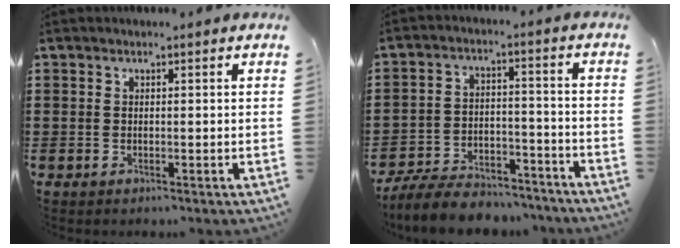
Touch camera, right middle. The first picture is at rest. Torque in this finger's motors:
{"motor_torque": [2.14, 0.00, 0.60, 0.17]}